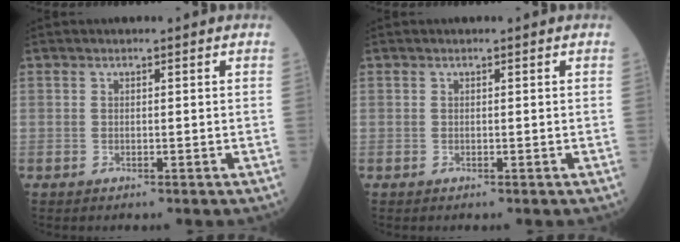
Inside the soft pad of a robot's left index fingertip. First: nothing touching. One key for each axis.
{"total": 0.0}